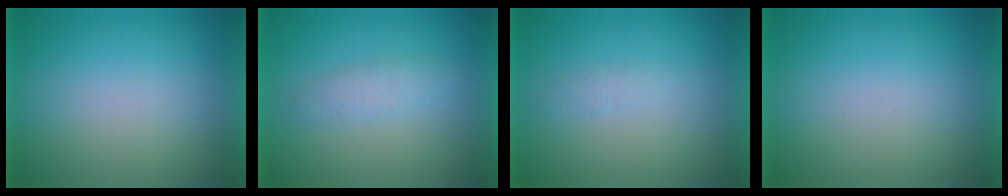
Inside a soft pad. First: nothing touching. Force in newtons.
{"total": 2.3}
{"total": 1.2}
{"total": 0.0}